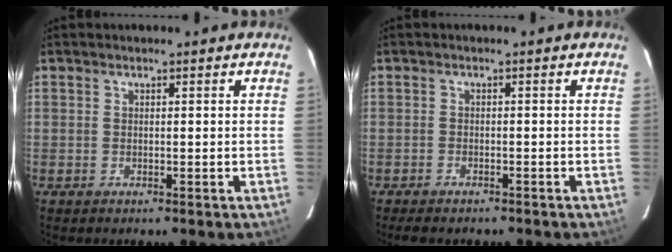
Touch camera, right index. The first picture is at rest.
{"total": 4.2, "force": [-3.6, 1.4, 1.6], "torque": [-0.041, -0.007, -0.053]}